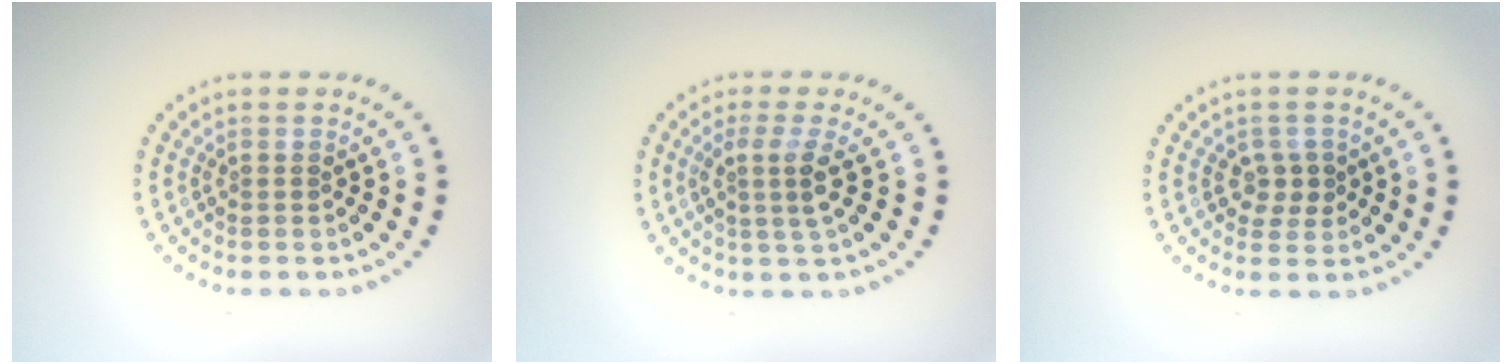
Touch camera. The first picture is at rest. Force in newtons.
{"total": 2.7, "press": 1.9, "slide": 1.8}
{"total": 1.8, "press": 1.7, "slide": 0.7}